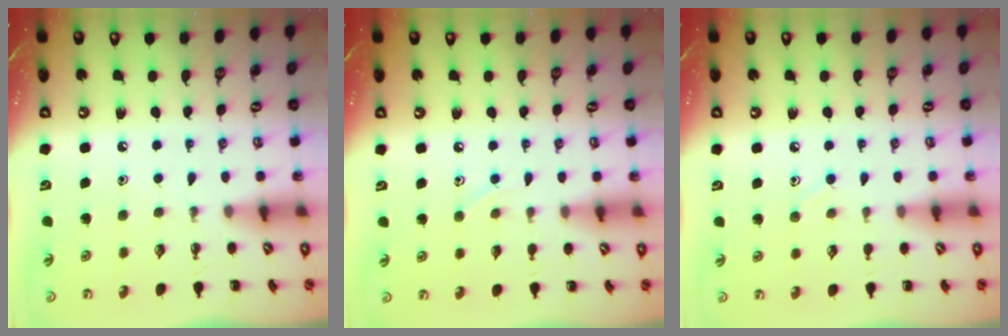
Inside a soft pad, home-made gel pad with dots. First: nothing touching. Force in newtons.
{"total": 4.0, "press": 3.8, "slide": 1.2}
{"total": 5.2, "press": 5.0, "slide": 1.6}